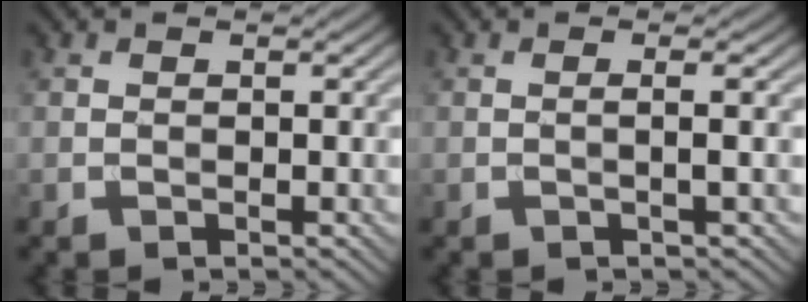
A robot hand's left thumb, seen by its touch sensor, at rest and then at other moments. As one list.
[{"total": 1.6, "force": [0.0, 0.2, 1.6], "torque": [-0.027, 0.006, -0.007]}]